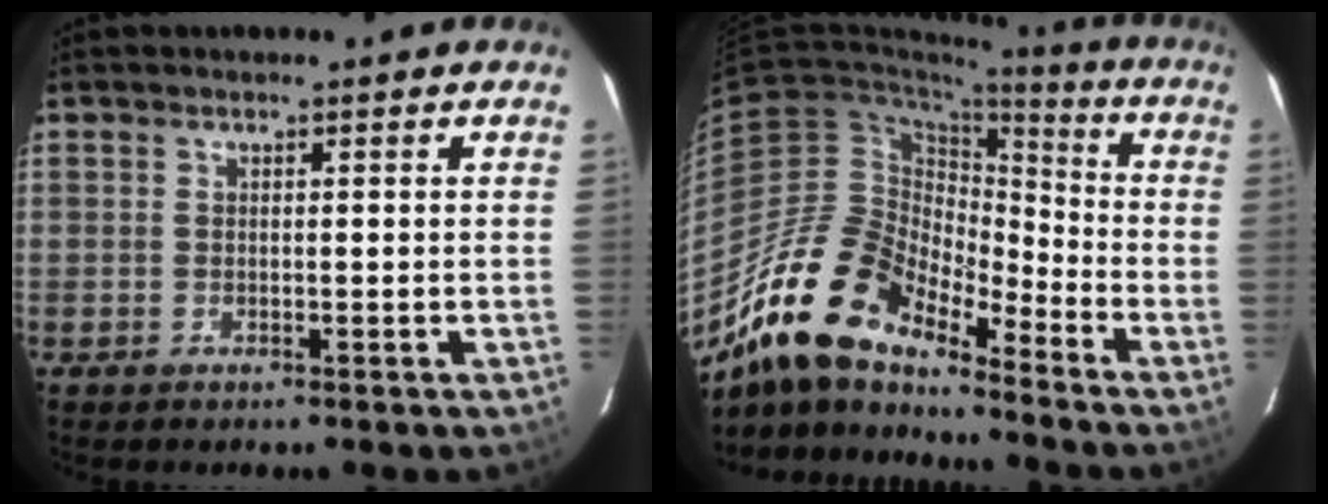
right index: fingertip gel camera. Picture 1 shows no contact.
{"total": 17.8, "force": [-14.3, 5.8, 8.9], "torque": [-0.157, -0.009, -0.275]}